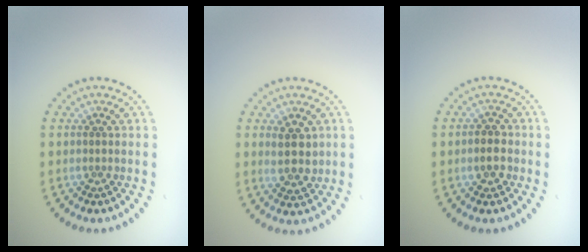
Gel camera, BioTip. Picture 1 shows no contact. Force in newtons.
{"total": 3.0, "press": 2.8, "slide": 0.9}
{"total": 2.0, "press": 2.0, "slide": 0.4}